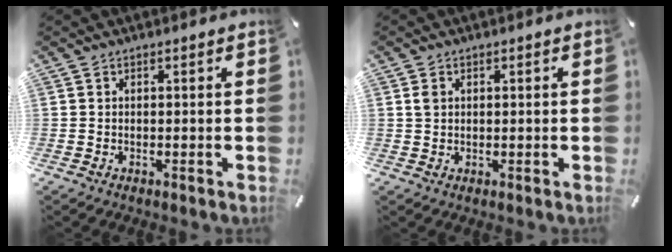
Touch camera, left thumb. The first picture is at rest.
{"total": 1.5, "force": [0.6, 1.2, 0.6], "torque": [-0.005, 0.002, 0.008]}